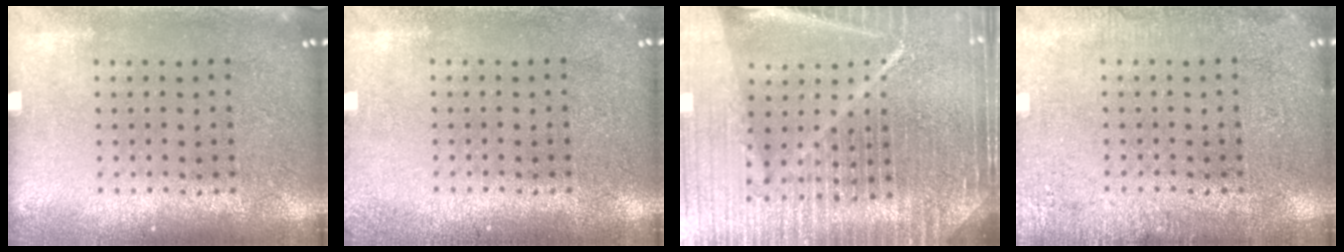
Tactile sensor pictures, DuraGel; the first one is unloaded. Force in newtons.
{"total": 1.1, "press": 1.1, "slide": 0.1}
{"total": 6.9, "press": 5.9, "slide": 3.6}
{"total": 2.8, "press": 2.8, "slide": 0.3}